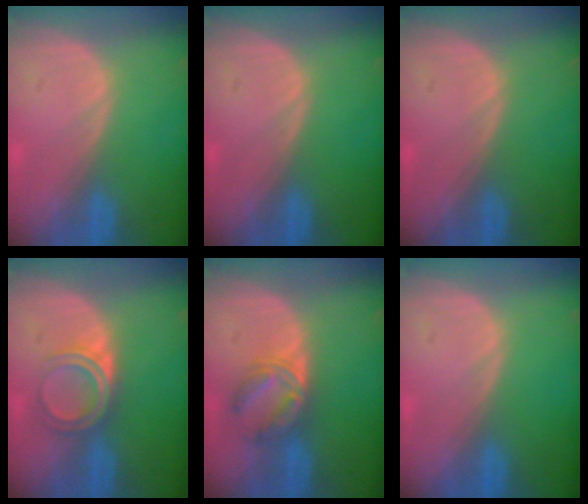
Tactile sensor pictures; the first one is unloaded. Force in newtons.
{"total": 0.0}
{"total": 0.0}
{"total": 4.9, "press": 4.2, "slide": 2.5}
{"total": 5.5, "press": 5.4, "slide": 1.0}
{"total": 0.0}